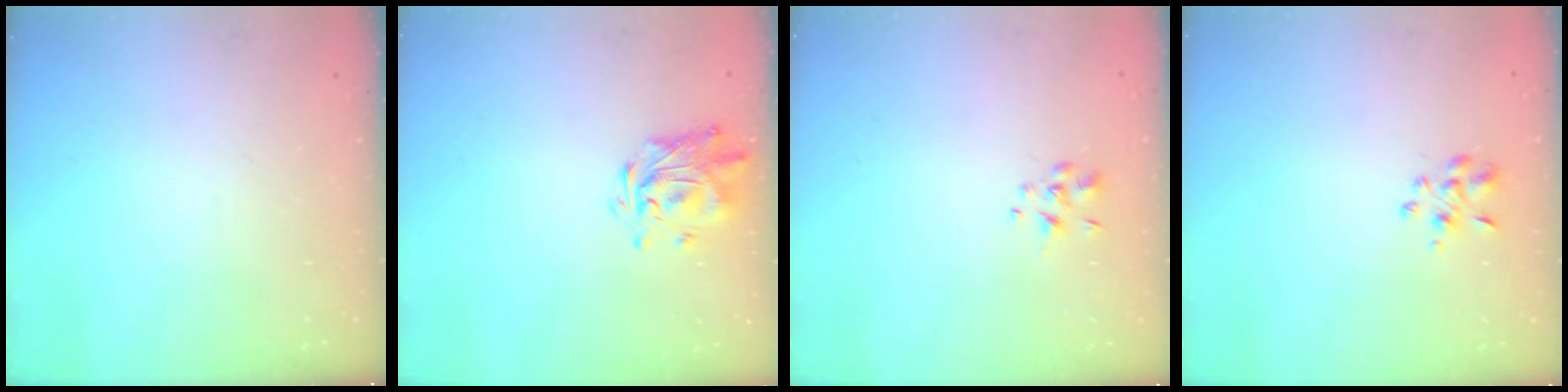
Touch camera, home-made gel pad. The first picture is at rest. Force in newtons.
{"total": 1.5, "press": 1.5, "slide": 0.4}
{"total": 1.6, "press": 1.5, "slide": 0.6}
{"total": 3.5, "press": 3.3, "slide": 1.2}